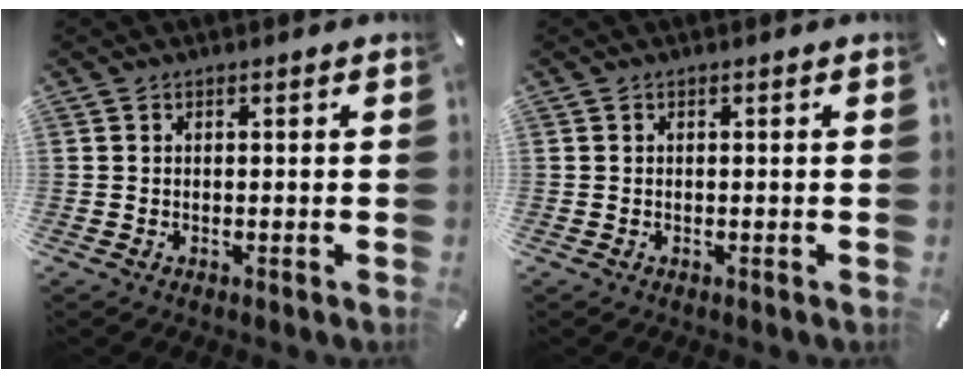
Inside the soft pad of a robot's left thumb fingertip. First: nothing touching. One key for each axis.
{"total": 0.0}